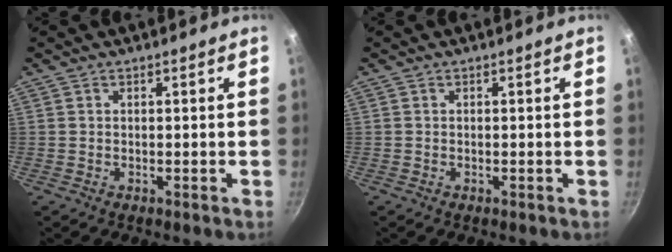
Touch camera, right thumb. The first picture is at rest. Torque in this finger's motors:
{"motor_torque": [-0.25, 0.52, 0.14, 0.33, 0.00]}